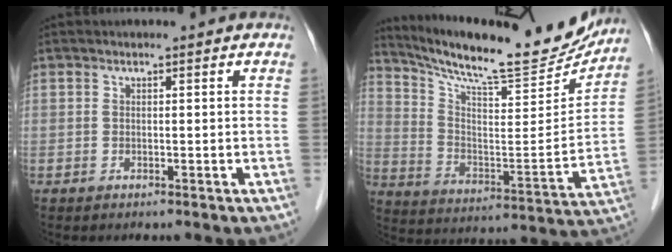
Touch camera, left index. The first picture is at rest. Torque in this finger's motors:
{"motor_torque": [-0.02, -0.25, 0.21, 0.06]}